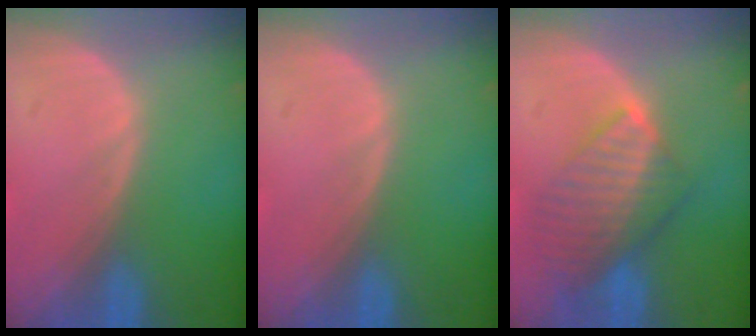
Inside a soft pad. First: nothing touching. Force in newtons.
{"total": 0.0}
{"total": 7.5, "press": 7.1, "slide": 2.3}